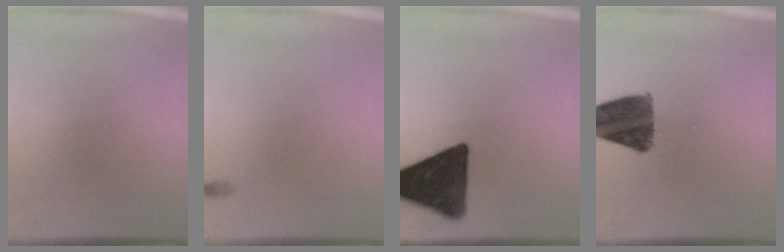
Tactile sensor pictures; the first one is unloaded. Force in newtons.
{"total": 0.5}
{"total": 16.7}
{"total": 10.7}